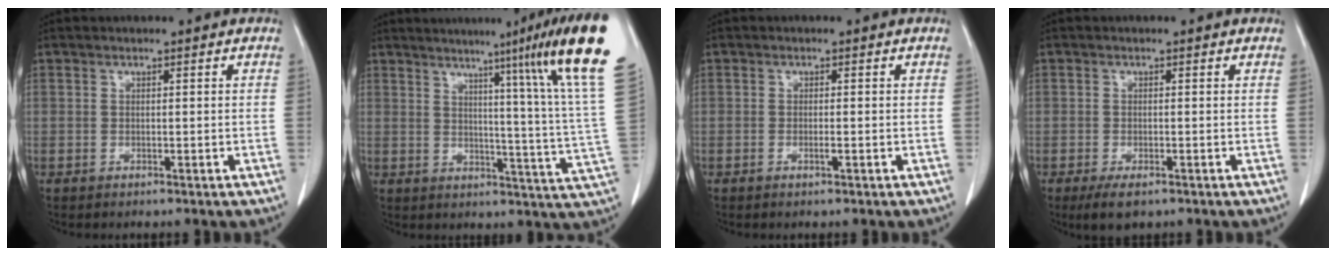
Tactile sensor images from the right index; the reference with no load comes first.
{"total": 19.4, "force": [11.8, -3.0, 15.1], "torque": [-0.193, -0.057, 0.124]}
{"total": 0.9, "force": [-0.3, 0.0, 0.8], "torque": [-0.016, 0.001, -0.004]}
{"total": 3.2, "force": [-1.7, 1.6, 2.1], "torque": [-0.042, -0.004, -0.023]}